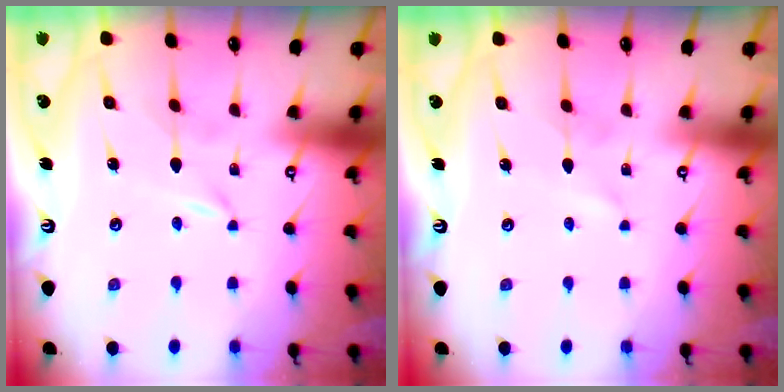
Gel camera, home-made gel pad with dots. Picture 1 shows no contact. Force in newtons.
{"total": 1.2, "press": 1.1, "slide": 0.2}